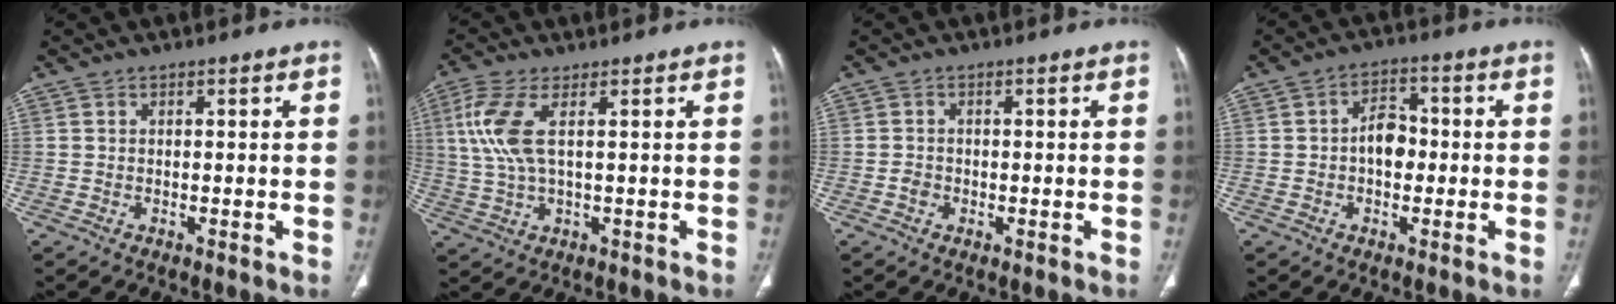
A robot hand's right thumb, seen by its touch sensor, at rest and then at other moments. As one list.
[{"total": 8.0, "force": [2.2, 2.7, 7.2], "torque": [-0.198, 0.004, 0.050]}, {"total": 1.6, "force": [-0.5, 1.3, 0.7], "torque": [-0.010, 0.005, -0.010]}, {"total": 5.8, "force": [-0.5, 4.1, 4.2], "torque": [-0.049, 0.018, -0.016]}]